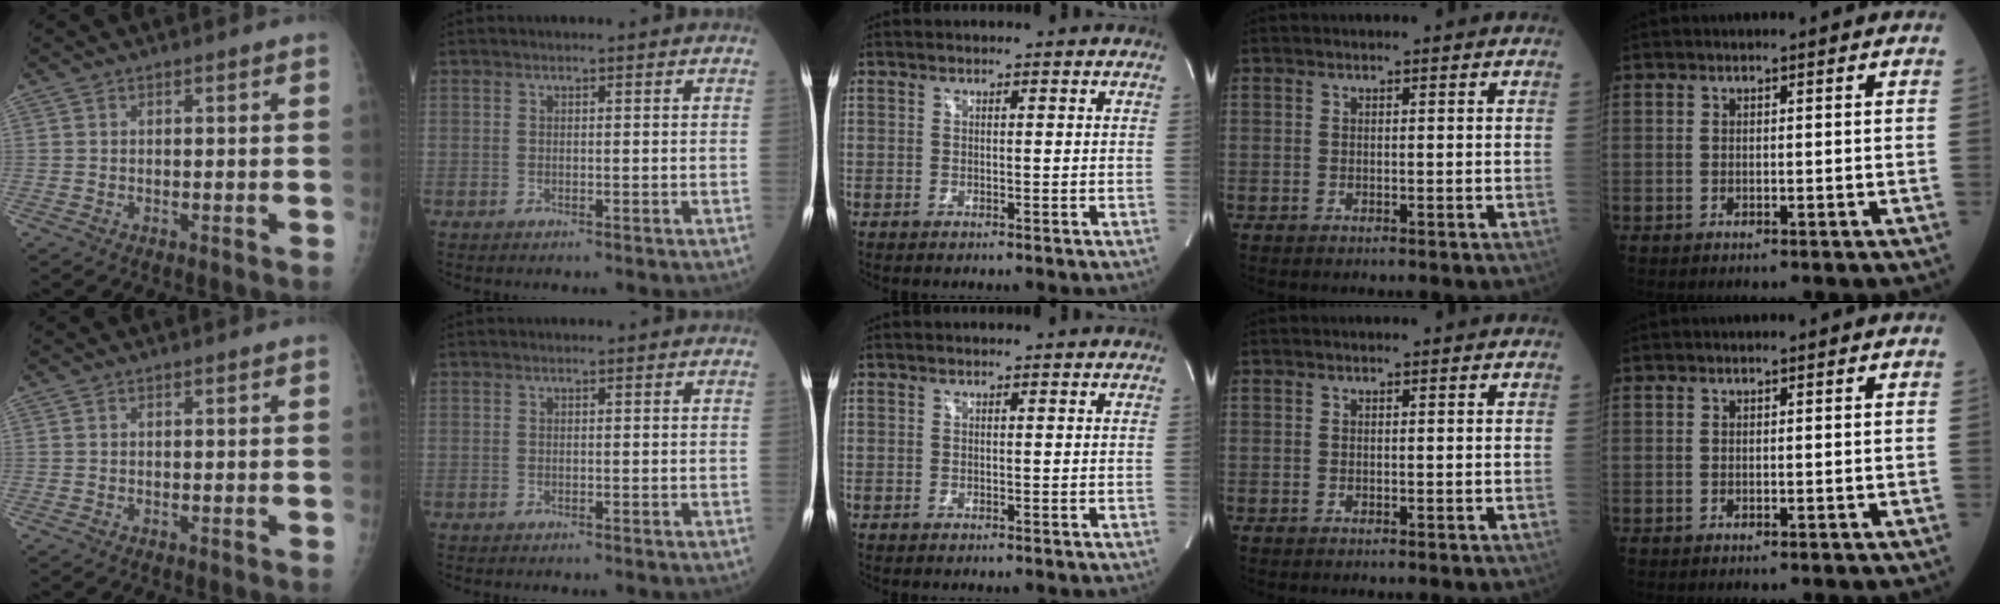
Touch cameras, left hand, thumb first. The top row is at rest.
{}